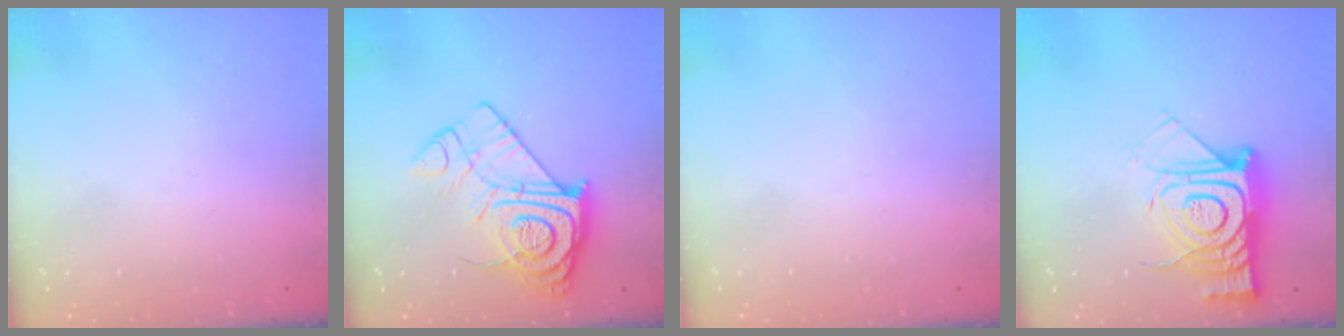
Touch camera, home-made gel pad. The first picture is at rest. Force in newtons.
{"total": 14.6, "press": 14.5, "slide": 1.4}
{"total": 1.5, "press": 1.5, "slide": 0.1}
{"total": 16.7, "press": 16.6, "slide": 1.8}